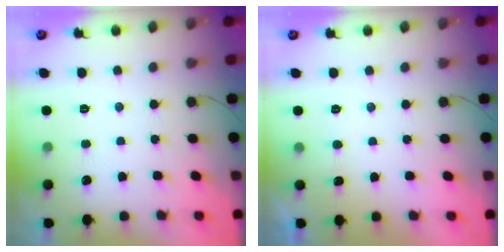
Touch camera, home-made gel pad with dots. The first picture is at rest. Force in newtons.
{"total": 3.8, "press": 3.8, "slide": 0.3}